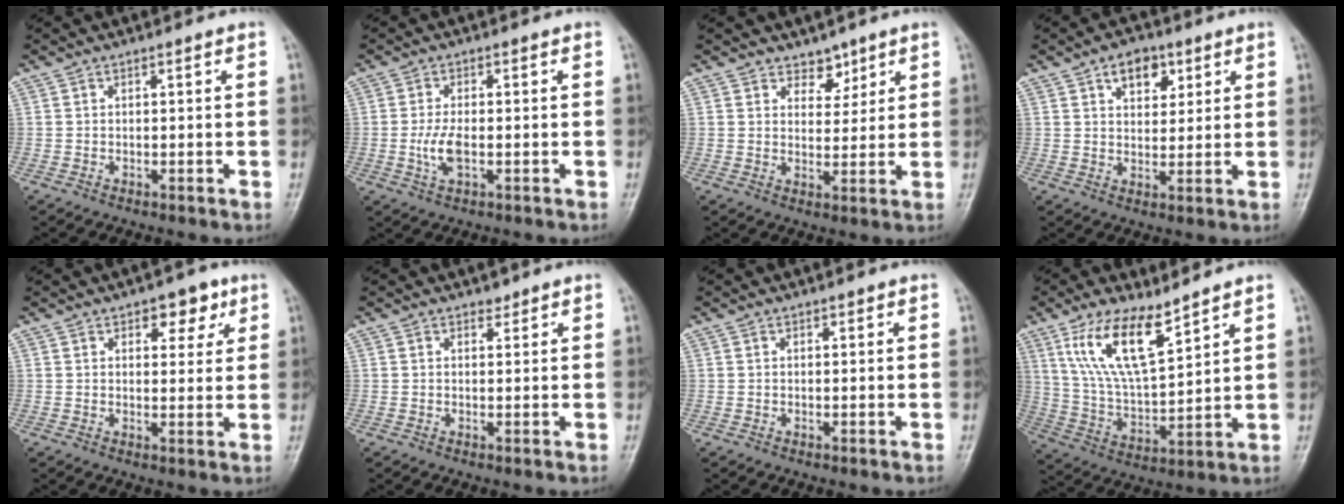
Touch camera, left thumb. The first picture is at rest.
{"total": 4.3, "force": [-0.9, 1.9, 3.8], "torque": [-0.081, 0.001, -0.018]}
{"total": 3.9, "force": [2.9, 2.4, 0.8], "torque": [0.014, -0.021, 0.046]}
{"total": 6.7, "force": [3.4, 4.3, 3.9], "torque": [-0.027, -0.012, 0.048]}
{"total": 5.9, "force": [3.2, 3.4, 3.7], "torque": [-0.016, -0.012, 0.038]}
{"total": 1.3, "force": [1.0, 0.7, 0.3], "torque": [0.004, -0.008, 0.013]}
{"total": 0.6, "force": [0.4, 0.3, 0.3], "torque": [-0.001, -0.002, 0.004]}
{"total": 13.1, "force": [8.3, 4.4, 9.1], "torque": [-0.159, -0.044, 0.174]}